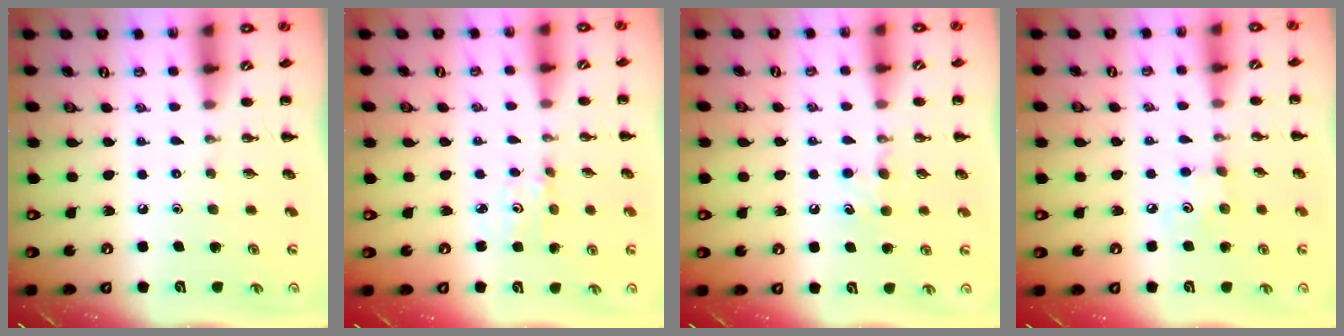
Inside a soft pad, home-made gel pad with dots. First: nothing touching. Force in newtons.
{"total": 2.6, "press": 2.5, "slide": 0.8}
{"total": 6.1, "press": 5.9, "slide": 1.7}
{"total": 4.5, "press": 4.3, "slide": 1.2}